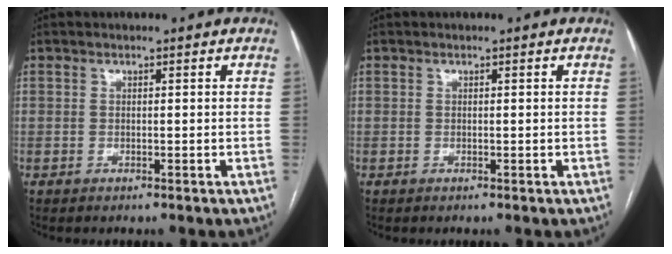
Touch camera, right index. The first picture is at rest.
{"total": 0.0}